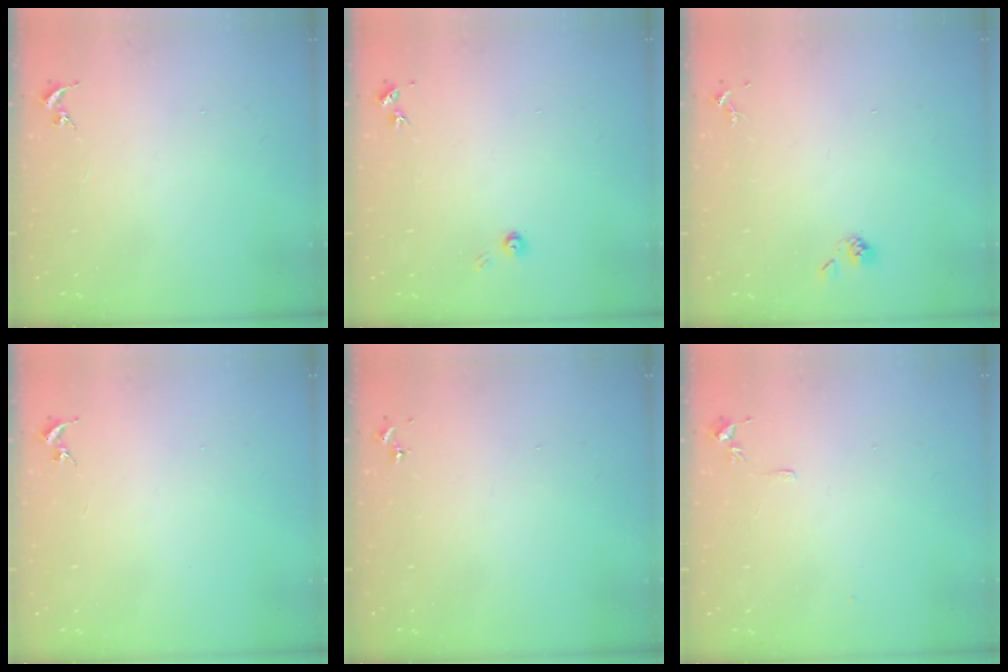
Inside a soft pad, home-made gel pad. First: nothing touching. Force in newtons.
{"total": 3.2, "press": 3.2, "slide": 0.3}
{"total": 3.6, "press": 3.4, "slide": 1.3}
{"total": 0.0}
{"total": 0.0}
{"total": 4.4, "press": 4.4, "slide": 0.6}